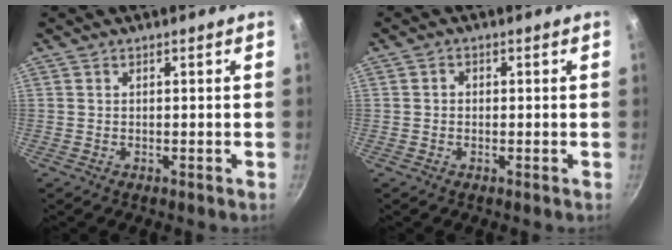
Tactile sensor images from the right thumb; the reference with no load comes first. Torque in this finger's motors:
{"motor_torque": [-0.47, 0.23, 0.09, 0.06, 0.03]}